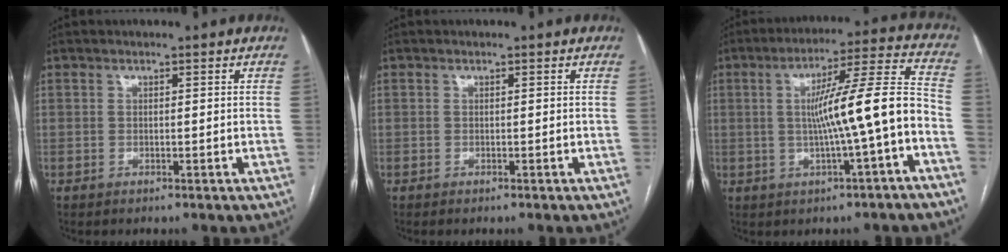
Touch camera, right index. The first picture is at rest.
{"total": 0.0}
{"total": 12.4, "force": [-2.2, -0.2, 12.2], "torque": [-0.188, 0.022, -0.034]}